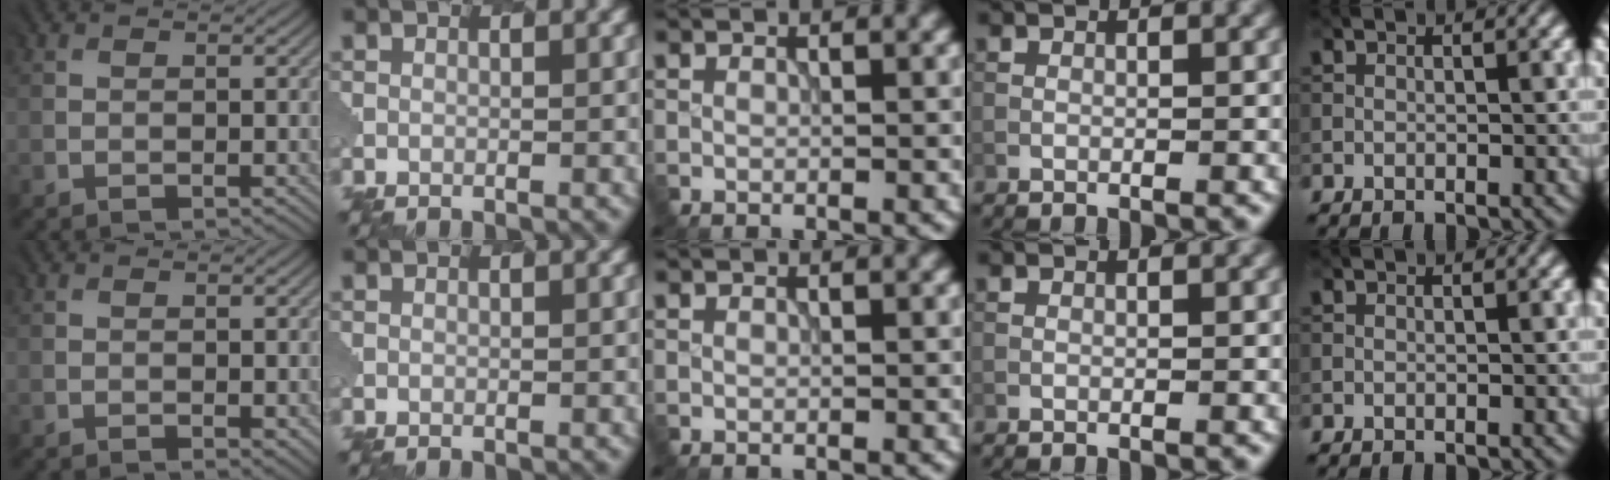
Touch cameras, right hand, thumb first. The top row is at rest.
{"thumb": {"total": 1.3, "force": [0.0, 0.6, 1.1], "torque": [-0.017, -0.004, 0.003]}}